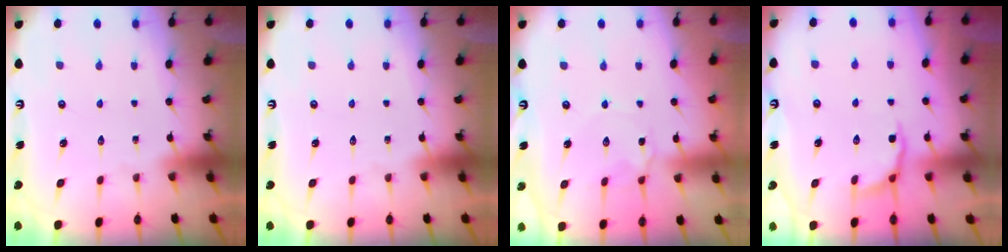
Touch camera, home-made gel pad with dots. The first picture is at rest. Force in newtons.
{"total": 0.0}
{"total": 5.5, "press": 5.5, "slide": 0.5}
{"total": 3.9, "press": 3.0, "slide": 2.5}